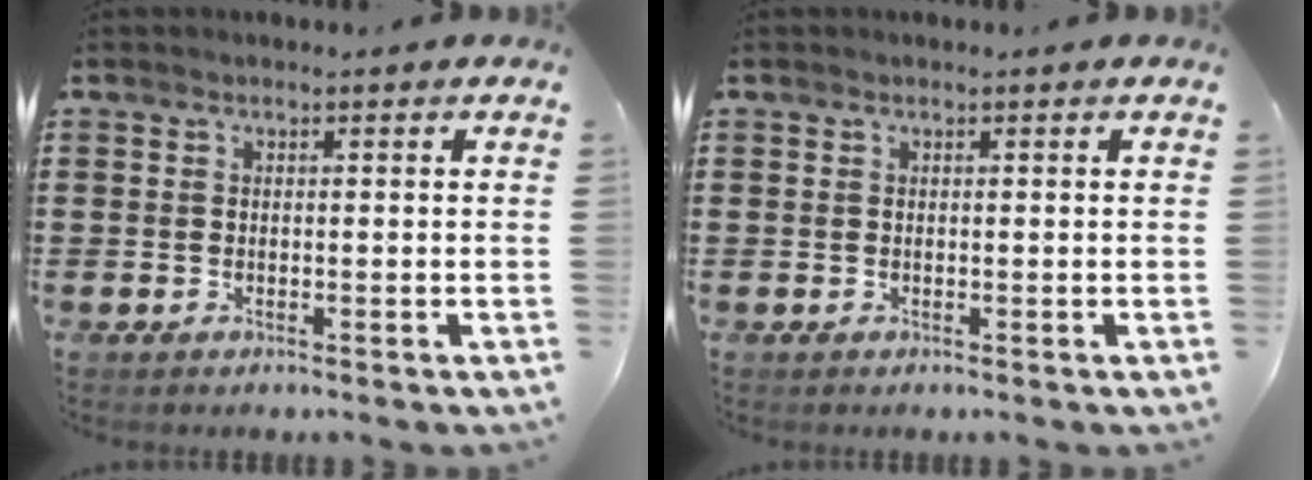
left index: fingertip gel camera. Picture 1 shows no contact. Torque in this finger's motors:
{"motor_torque": [0.28, -0.20, 0.00, -0.03]}